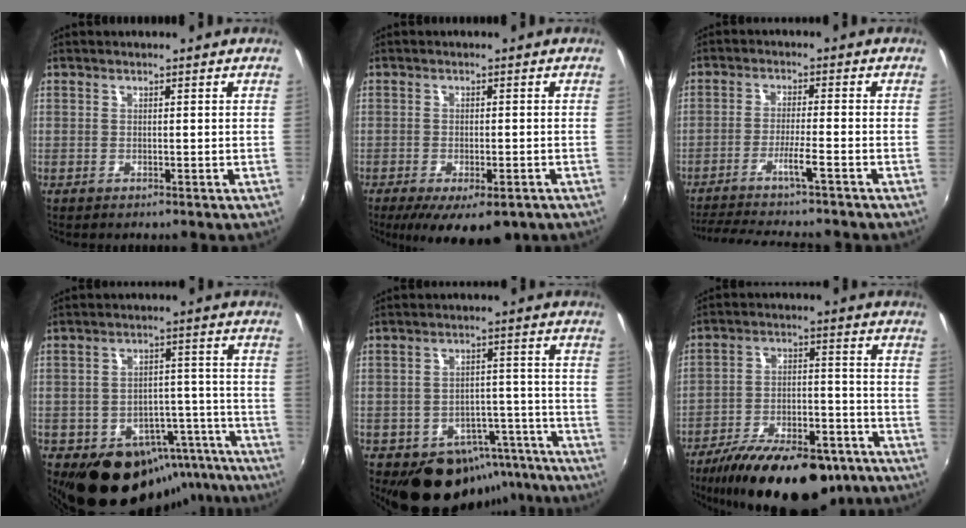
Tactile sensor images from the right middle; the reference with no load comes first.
{"total": 10.4, "force": [-6.5, 4.0, 7.0], "torque": [-0.135, -0.035, -0.093]}
{"total": 10.9, "force": [-9.6, -1.0, 5.2], "torque": [-0.106, -0.010, -0.156]}
{"total": 18.8, "force": [-13.2, 11.6, 6.6], "torque": [-0.113, 0.048, -0.145]}
{"total": 14.2, "force": [-9.9, 9.0, 4.8], "torque": [-0.082, 0.035, -0.102]}
{"total": 23.4, "force": [-17.4, 9.0, 12.8], "torque": [-0.229, -0.018, -0.249]}